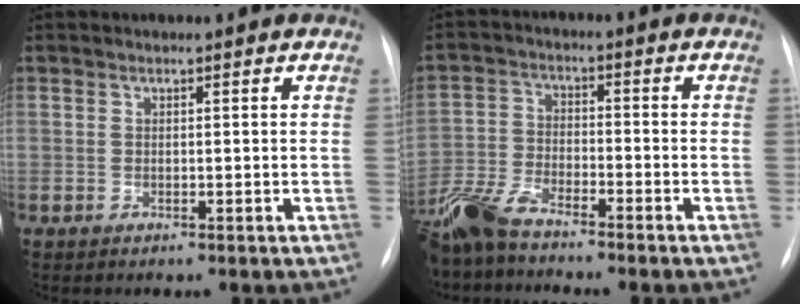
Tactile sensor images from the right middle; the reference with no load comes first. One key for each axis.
{"total": 8.6, "fx": -7.4, "fy": 1.4, "fz": 4.0, "tx": -0.089, "ty": -0.015, "tz": -0.148}